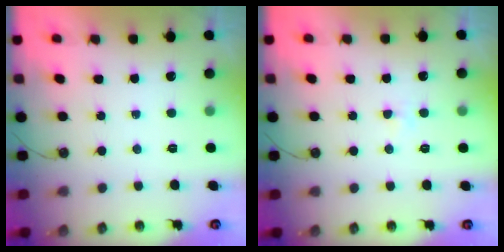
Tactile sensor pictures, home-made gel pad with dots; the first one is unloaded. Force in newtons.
{"total": 3.8, "press": 1.6, "slide": 3.4}